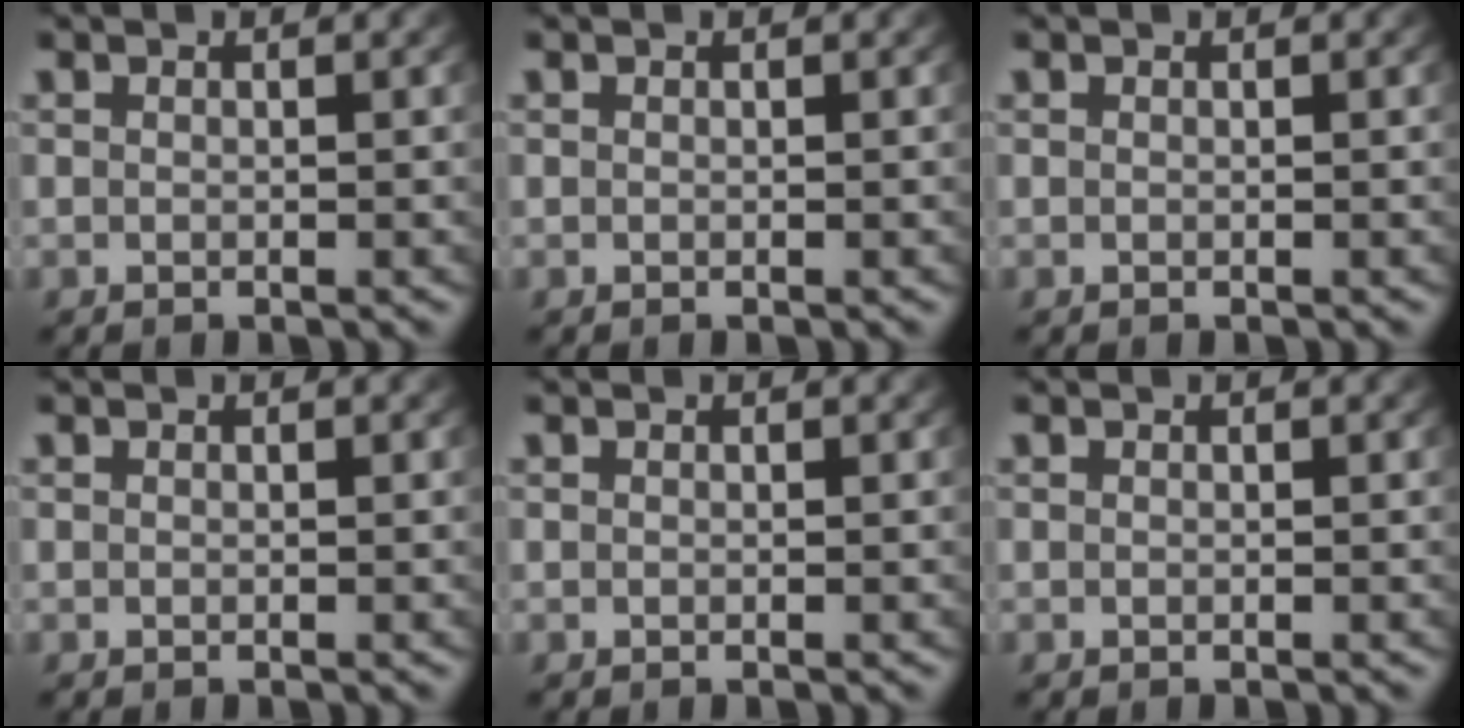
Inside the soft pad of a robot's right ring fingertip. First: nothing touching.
{"total": 0.0}
{"total": 0.0}
{"total": 0.0}
{"total": 0.0}
{"total": 0.0}